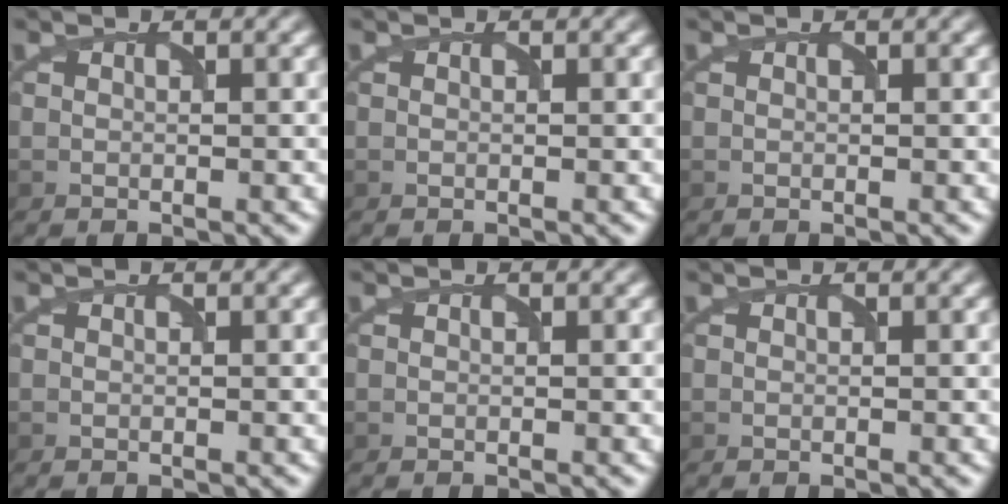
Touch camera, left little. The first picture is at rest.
{"total": 0.0}
{"total": 0.0}
{"total": 0.0}
{"total": 0.0}
{"total": 0.0}